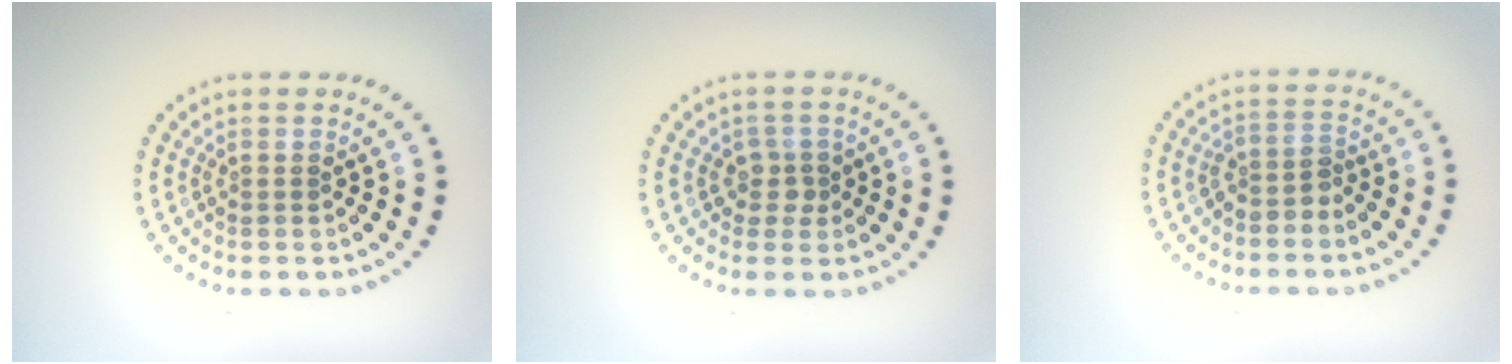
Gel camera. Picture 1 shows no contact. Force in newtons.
{"total": 1.7, "press": 1.4, "slide": 0.9}
{"total": 1.9, "press": 1.5, "slide": 1.1}